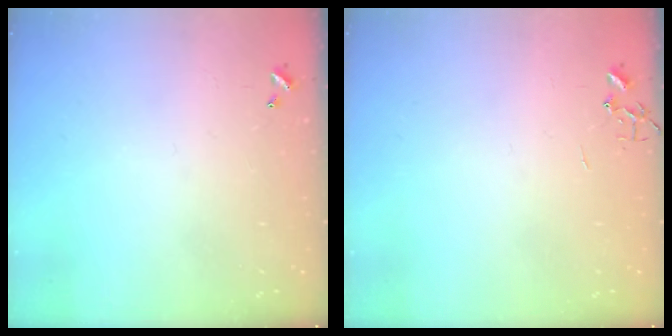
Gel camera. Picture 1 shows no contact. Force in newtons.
{"total": 0.0}